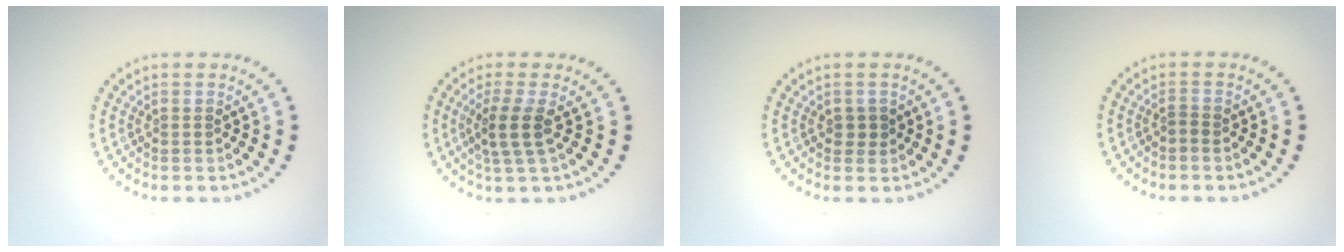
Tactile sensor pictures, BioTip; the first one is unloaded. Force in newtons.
{"total": 2.6, "press": 2.1, "slide": 1.6}
{"total": 1.1, "press": 1.1, "slide": 0.3}
{"total": 0.6, "press": 0.3, "slide": 0.5}